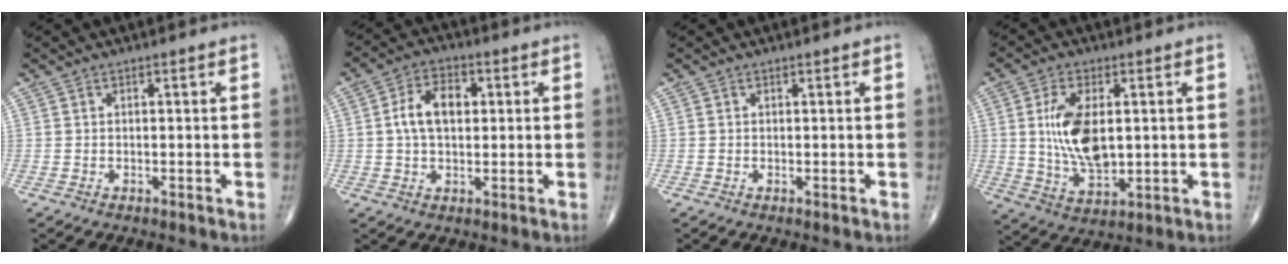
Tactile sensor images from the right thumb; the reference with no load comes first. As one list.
[{"total": 8.5, "force": [1.2, 5.2, 6.5], "torque": [-0.109, 0.015, 0.016]}, {"total": 0.0}, {"total": 12.1, "force": [1.4, 6.3, 10.2], "torque": [-0.188, -0.011, 0.034]}]